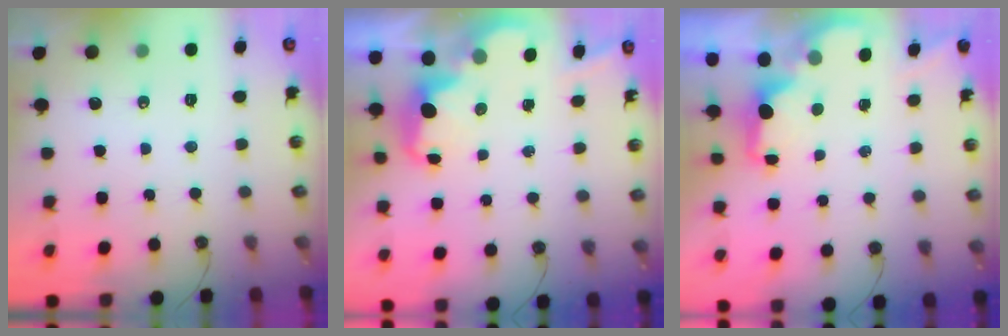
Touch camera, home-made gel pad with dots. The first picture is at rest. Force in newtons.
{"total": 2.6, "press": 2.6, "slide": 0.5}
{"total": 1.6, "press": 1.4, "slide": 0.7}